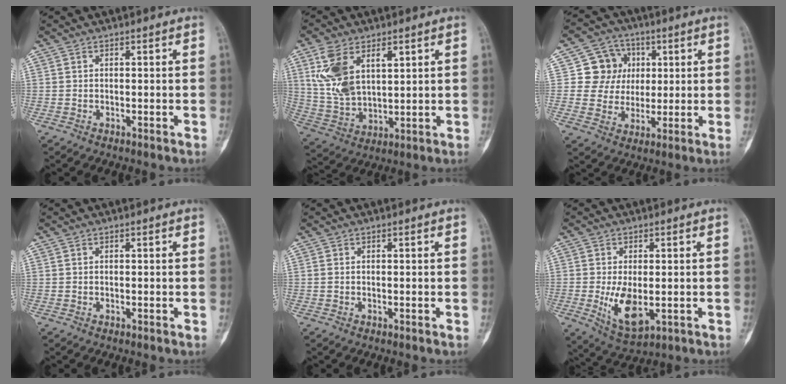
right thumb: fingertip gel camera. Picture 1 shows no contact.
{"total": 12.2, "force": [4.8, 7.0, 8.7], "torque": [-0.166, -0.012, 0.107]}
{"total": 9.4, "force": [2.3, 8.8, 2.3], "torque": [0.010, 0.003, 0.036]}
{"total": 0.0}
{"total": 0.0}
{"total": 8.1, "force": [-1.3, 4.0, 6.9], "torque": [-0.119, -0.018, -0.012]}